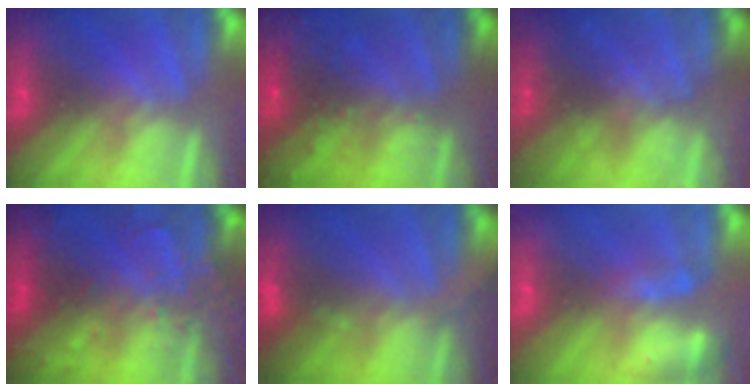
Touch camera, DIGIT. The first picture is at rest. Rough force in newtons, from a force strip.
{"total": 7.7}
{"total": 8.5}
{"total": 7.3}
{"total": 2.8}
{"total": 2.4}